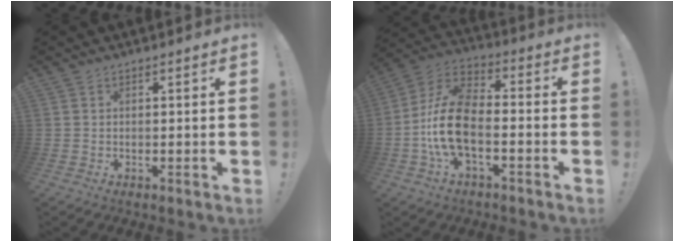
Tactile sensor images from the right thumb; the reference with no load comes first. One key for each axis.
{"total": 15.3, "fx": -4.5, "fy": 8.1, "fz": 12.1, "tx": -0.232, "ty": 0.029, "tz": -0.073}